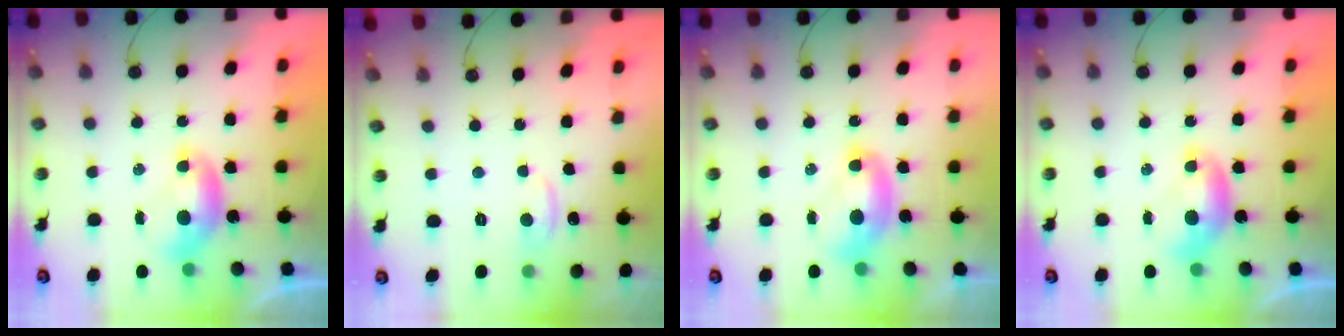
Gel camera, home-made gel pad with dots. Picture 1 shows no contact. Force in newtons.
{"total": 1.5, "press": 1.2, "slide": 0.9}
{"total": 2.4, "press": 2.4, "slide": 0.2}
{"total": 0.0}